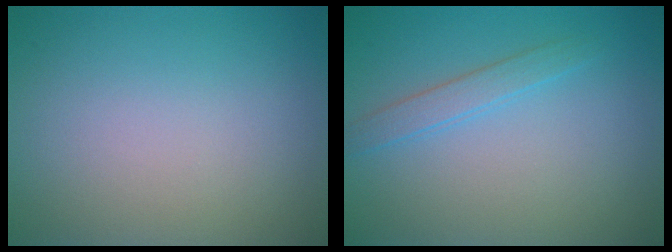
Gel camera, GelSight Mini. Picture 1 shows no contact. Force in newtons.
{"total": 1.7, "press": 1.7, "slide": 0.1}